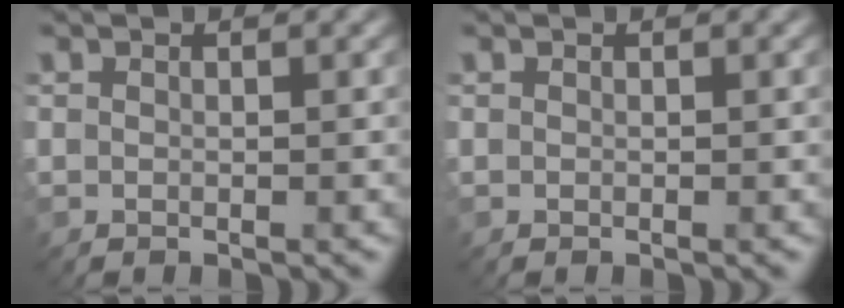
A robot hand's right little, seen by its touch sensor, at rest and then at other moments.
{"total": 0.0}